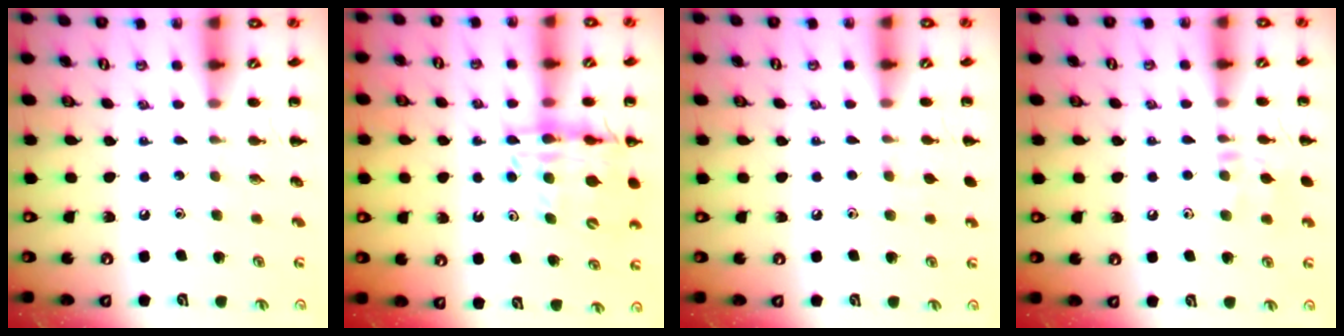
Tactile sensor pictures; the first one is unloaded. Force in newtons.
{"total": 13.7, "press": 13.2, "slide": 3.6}
{"total": 3.7, "press": 3.3, "slide": 1.7}
{"total": 8.6, "press": 8.6, "slide": 1.0}